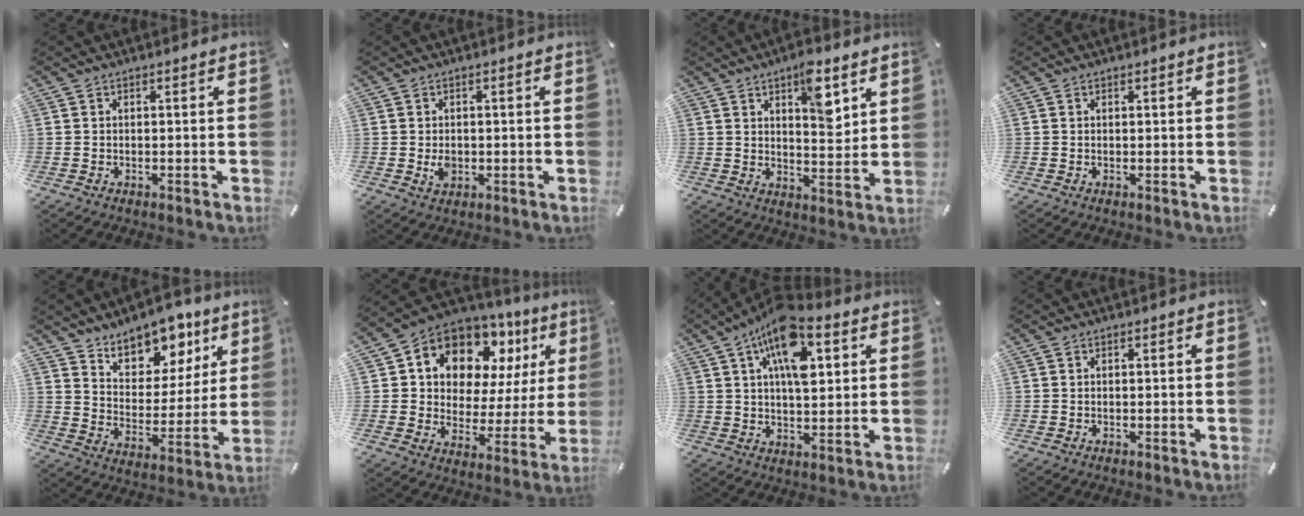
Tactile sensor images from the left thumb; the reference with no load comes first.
{"total": 2.7, "force": [-0.2, 2.1, 1.6], "torque": [-0.023, 0.000, -0.003]}
{"total": 9.3, "force": [5.7, 3.9, 6.2], "torque": [-0.082, -0.033, 0.093]}
{"total": 0.0}
{"total": 12.4, "force": [10.2, 6.4, 2.8], "torque": [-0.040, -0.096, 0.185]}
{"total": 11.5, "force": [7.8, 7.6, 3.7], "torque": [-0.080, -0.066, 0.144]}
{"total": 14.6, "force": [6.5, 7.2, 11.0], "torque": [-0.181, -0.011, 0.112]}
{"total": 0.0}